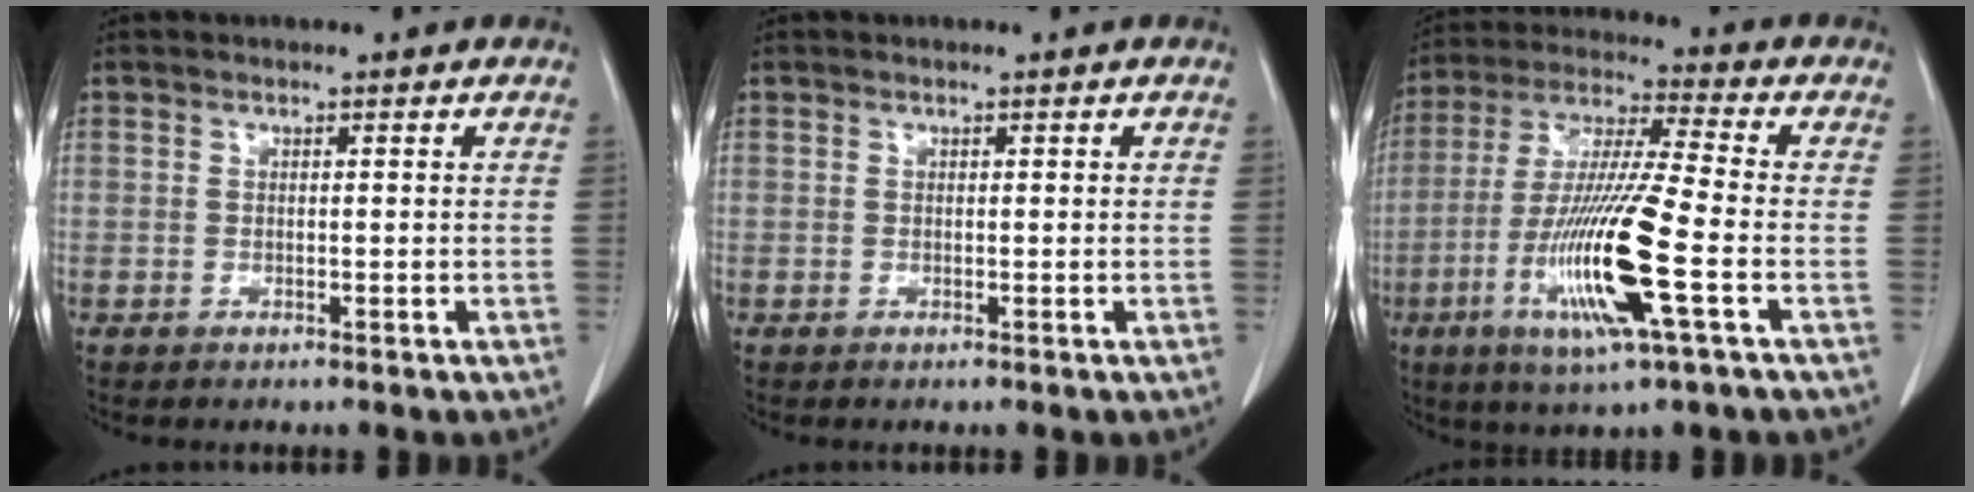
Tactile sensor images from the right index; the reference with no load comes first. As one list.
[{"total": 0.0}, {"total": 16.5, "force": [-5.2, 0.2, 15.7], "torque": [-0.321, -0.022, -0.101]}]